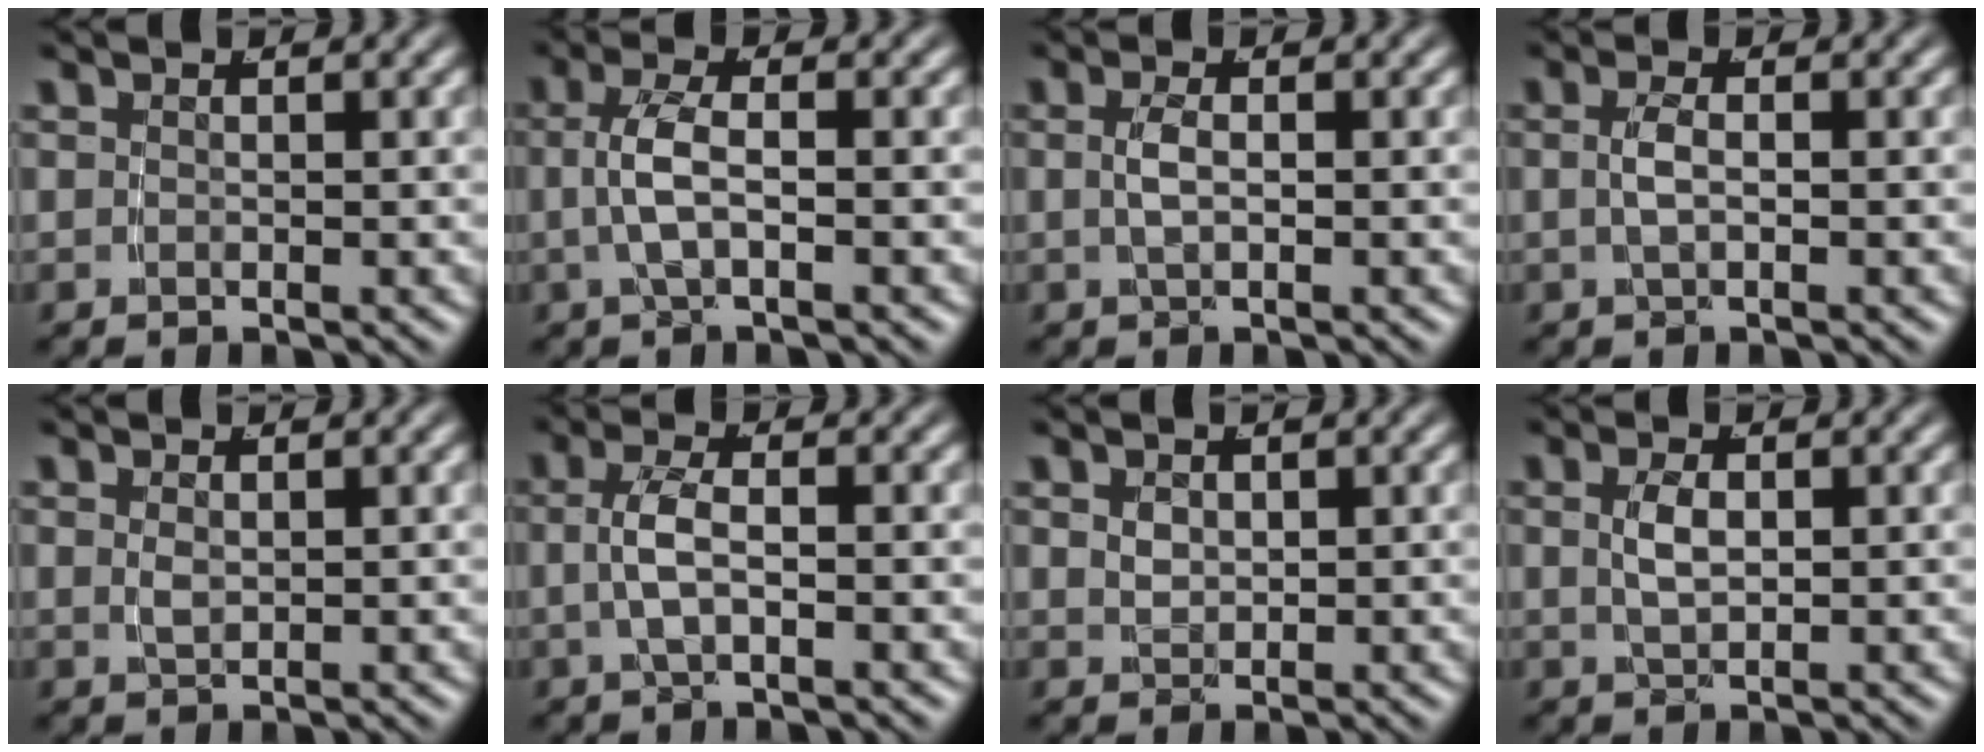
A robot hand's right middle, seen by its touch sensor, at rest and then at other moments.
{"total": 2.9, "force": [-0.2, 0.5, 2.8], "torque": [-0.065, 0.001, -0.001]}
{"total": 1.5, "force": [-0.2, 0.0, 1.5], "torque": [-0.034, -0.002, 0.002]}
{"total": 1.6, "force": [-0.3, 0.0, 1.5], "torque": [-0.033, -0.001, -0.001]}
{"total": 0.7, "force": [0.3, -0.2, 0.7], "torque": [-0.014, -0.009, 0.015]}
{"total": 2.5, "force": [-0.3, 0.4, 2.5], "torque": [-0.056, 0.000, -0.003]}
{"total": 0.9, "force": [0.4, 0.4, 0.7], "torque": [-0.017, -0.008, 0.018]}
{"total": 1.8, "force": [0.1, 0.4, 1.8], "torque": [-0.037, -0.006, 0.011]}